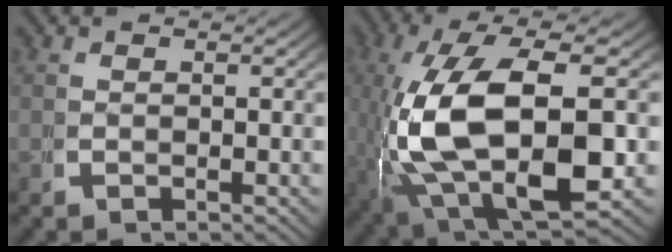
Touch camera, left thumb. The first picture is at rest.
{"total": 16.9, "force": [-1.2, 9.6, 13.8], "torque": [-0.343, -0.065, 0.018]}